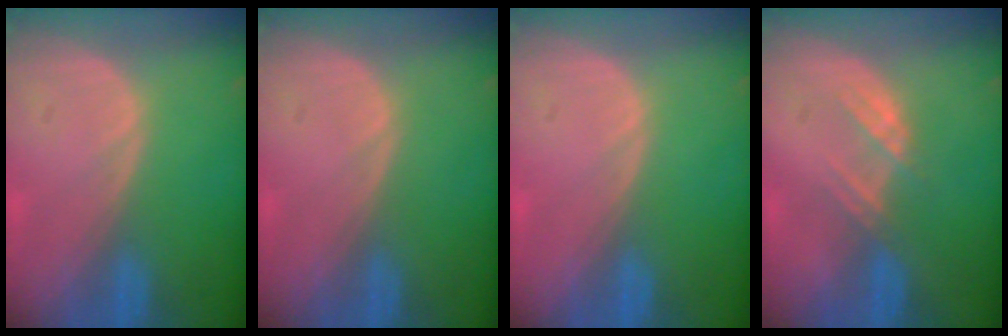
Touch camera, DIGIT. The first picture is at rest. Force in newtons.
{"total": 0.0}
{"total": 0.0}
{"total": 3.0, "press": 2.9, "slide": 0.7}